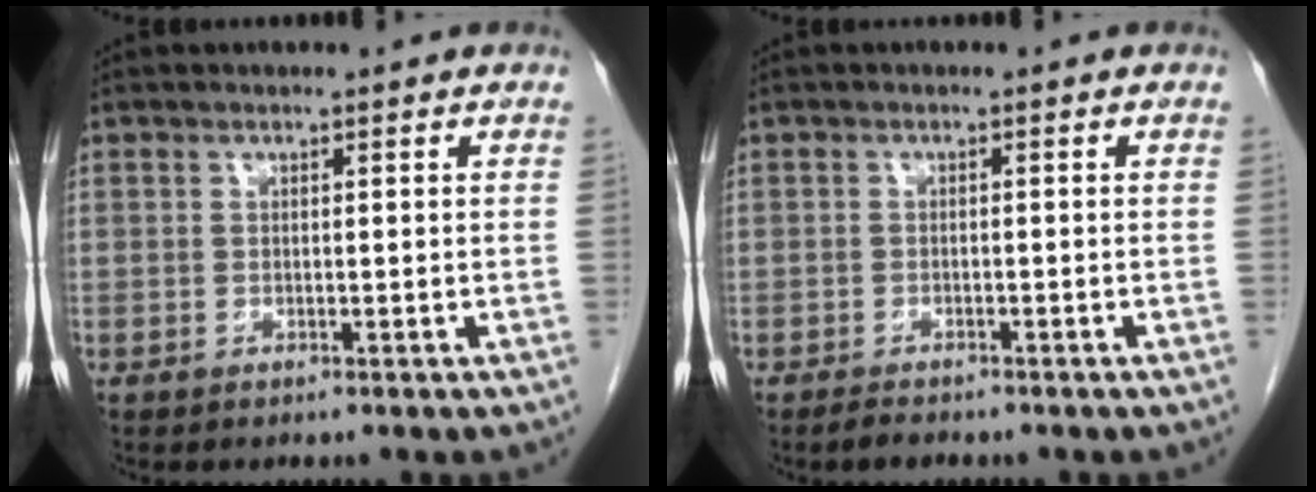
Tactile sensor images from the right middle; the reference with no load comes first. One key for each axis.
{"total": 1.5, "fx": -1.4, "fy": 0.3, "fz": 0.6, "tx": -0.023, "ty": -0.006, "tz": -0.020}